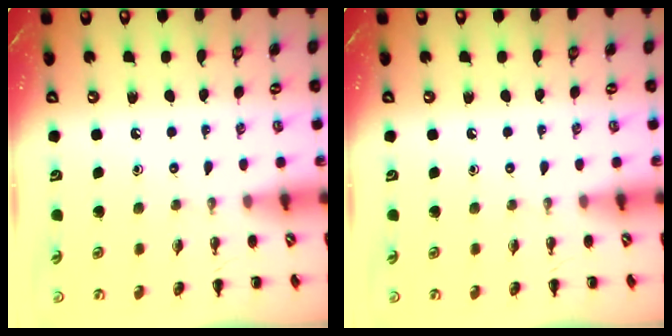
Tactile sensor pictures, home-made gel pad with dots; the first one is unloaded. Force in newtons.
{"total": 0.0}